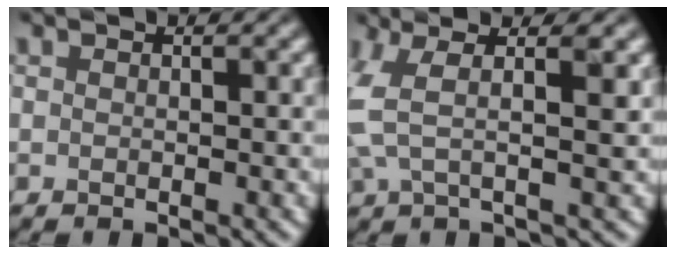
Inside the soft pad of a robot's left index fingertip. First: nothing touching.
{"total": 5.0, "force": [1.2, 1.7, 4.6], "torque": [-0.100, 0.005, 0.018]}